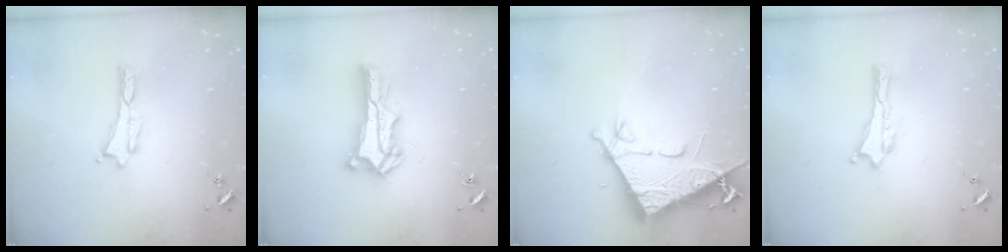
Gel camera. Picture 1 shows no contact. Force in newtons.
{"total": 7.4, "press": 7.4, "slide": 0.7}
{"total": 9.2, "press": 9.1, "slide": 1.4}
{"total": 0.0}